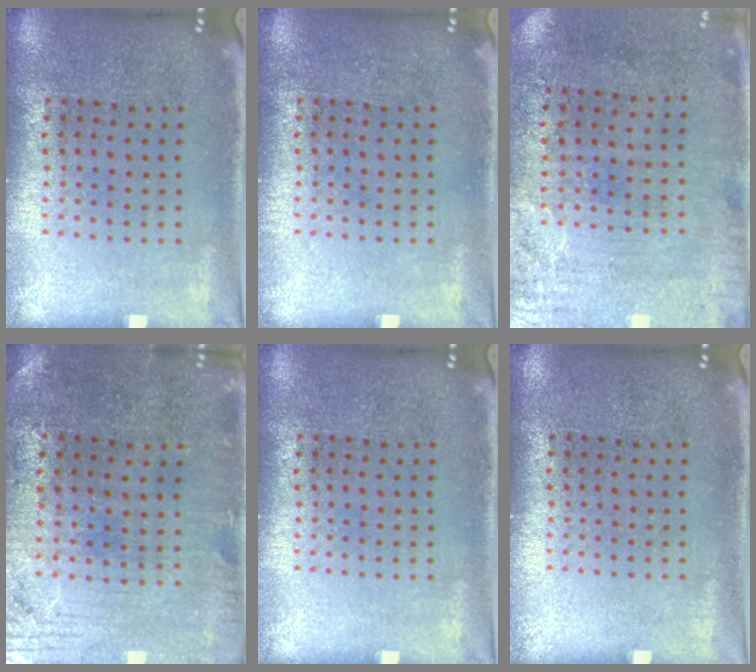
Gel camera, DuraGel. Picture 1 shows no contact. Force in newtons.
{"total": 0.0}
{"total": 3.3, "press": 2.6, "slide": 2.0}
{"total": 0.7, "press": 0.5, "slide": 0.5}
{"total": 0.0}
{"total": 0.0}